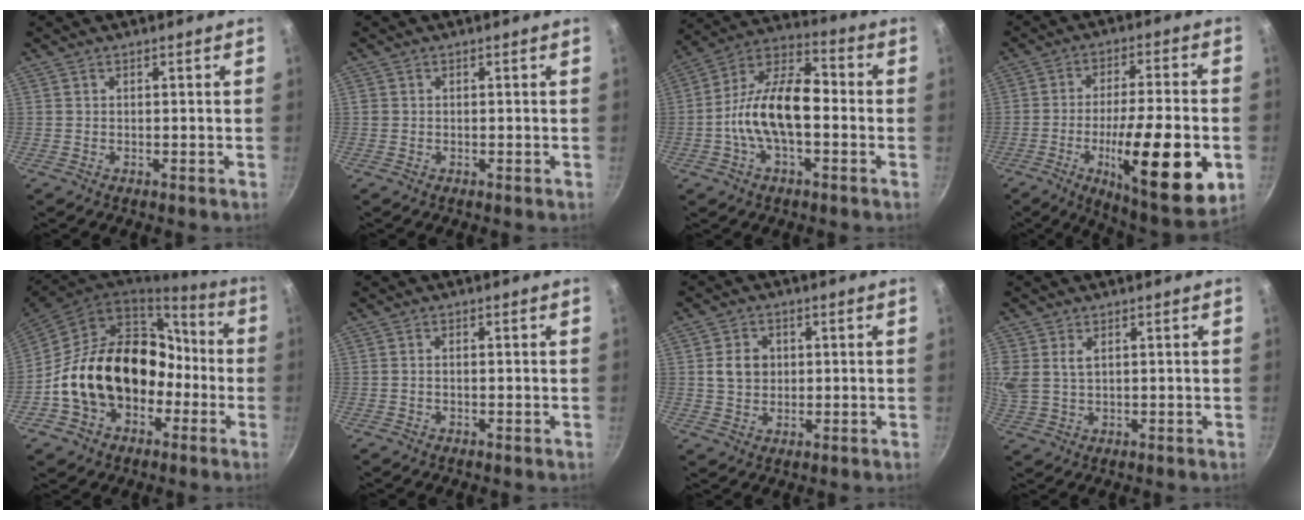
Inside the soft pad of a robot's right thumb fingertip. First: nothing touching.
{"total": 0.8, "force": [0.0, 0.8, 0.2], "torque": [-0.003, 0.002, -0.001]}
{"total": 15.7, "force": [-2.3, 8.1, 13.2], "torque": [-0.219, 0.046, -0.062]}
{"total": 21.9, "force": [-6.3, 5.7, 20.2], "torque": [-0.294, 0.012, -0.095]}
{"total": 22.8, "force": [-4.2, 17.1, 14.5], "torque": [-0.220, 0.075, -0.055]}
{"total": 0.7, "force": [-0.2, 0.3, 0.6], "torque": [-0.014, 0.006, -0.005]}
{"total": 5.4, "force": [0.8, 4.5, 2.9], "torque": [-0.034, 0.003, 0.011]}
{"total": 8.8, "force": [2.8, 6.2, 5.6], "torque": [-0.128, 0.008, 0.059]}